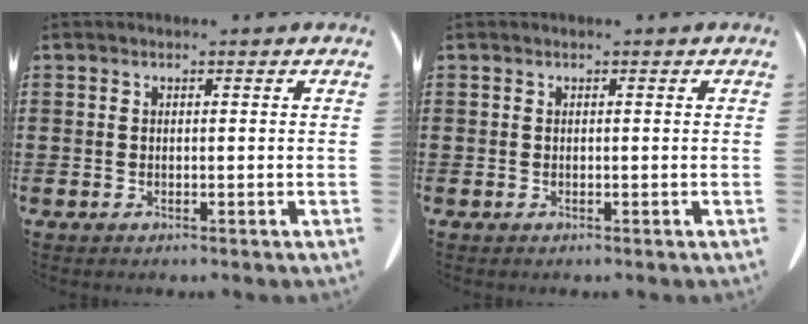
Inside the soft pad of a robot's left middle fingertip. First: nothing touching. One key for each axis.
{"total": 0.0}